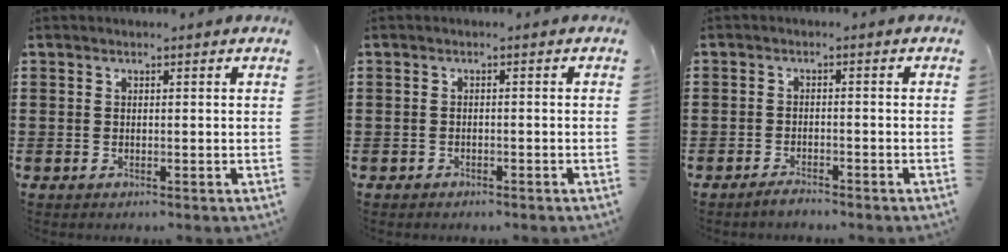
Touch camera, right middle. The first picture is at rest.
{"total": 0.8, "force": [-0.8, 0.3, 0.0], "torque": [-0.003, 0.000, -0.017]}
{"total": 1.8, "force": [-1.7, 0.3, 0.4], "torque": [-0.012, 0.000, -0.033]}